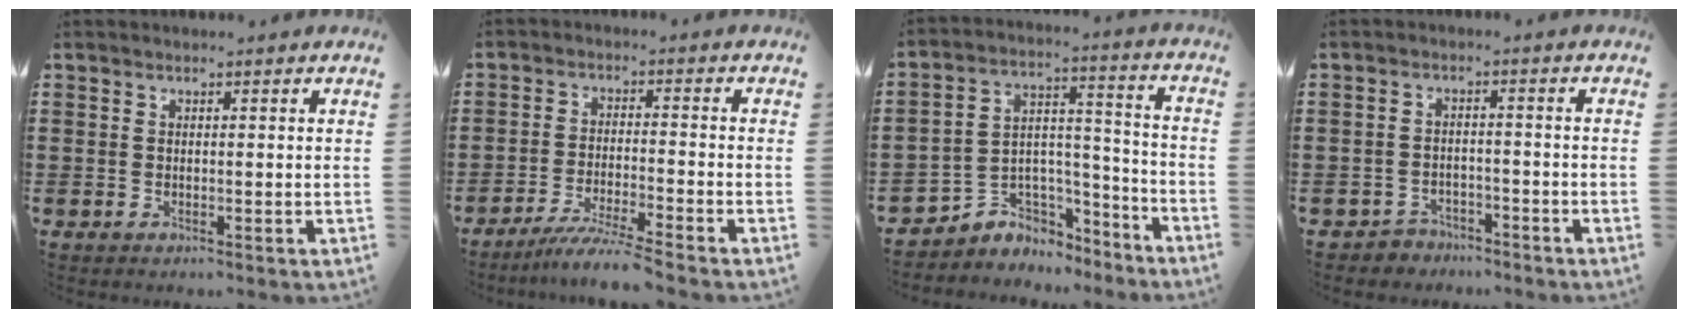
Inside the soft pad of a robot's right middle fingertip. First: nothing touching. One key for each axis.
{"total": 5.3, "fx": -4.7, "fy": -0.5, "fz": 2.3, "tx": -0.051, "ty": -0.020, "tz": -0.090}
{"total": 4.3, "fx": -3.2, "fy": 2.8, "fz": -0.2, "tx": -0.008, "ty": 0.001, "tz": -0.066}
{"total": 2.7, "fx": -2.6, "fy": 0.8, "fz": -0.2, "tx": -0.008, "ty": 0.000, "tz": -0.056}